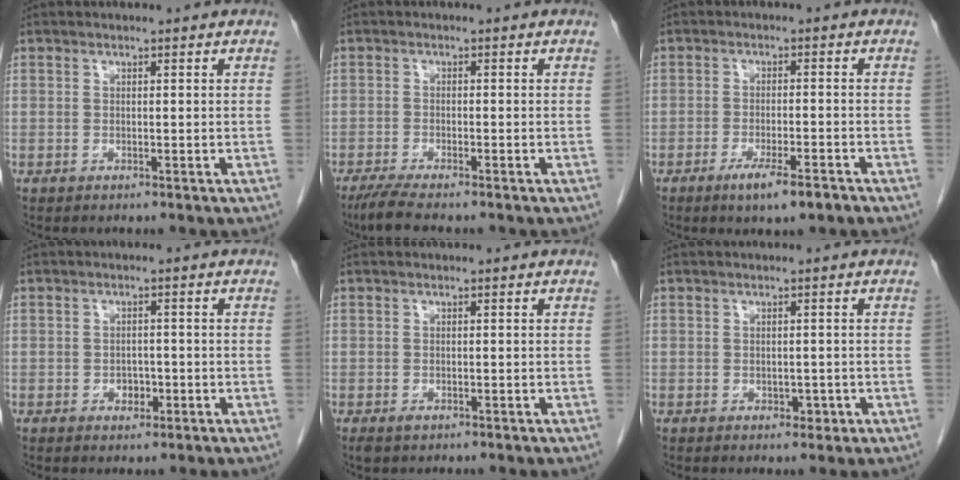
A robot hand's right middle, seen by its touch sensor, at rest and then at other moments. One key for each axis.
{"total": 4.7, "fx": -3.8, "fy": 0.1, "fz": 2.8, "tx": -0.052, "ty": -0.013, "tz": -0.065}
{"total": 5.4, "fx": -3.5, "fy": 0.6, "fz": 4.1, "tx": -0.071, "ty": -0.008, "tz": -0.055}
{"total": 2.0, "fx": -0.8, "fy": 1.4, "fz": 1.2, "tx": -0.013, "ty": 0.006, "tz": -0.007}
{"total": 1.2, "fx": -0.6, "fy": 0.6, "fz": 0.7, "tx": -0.015, "ty": -0.002, "tz": -0.006}
{"total": 1.5, "fx": -0.5, "fy": 1.1, "fz": 0.9, "tx": -0.008, "ty": 0.002, "tz": -0.001}